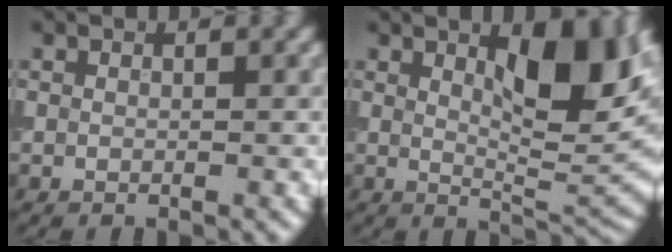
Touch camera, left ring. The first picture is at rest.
{"total": 8.8, "force": [3.0, 2.9, 7.8], "torque": [-0.112, -0.003, 0.049]}